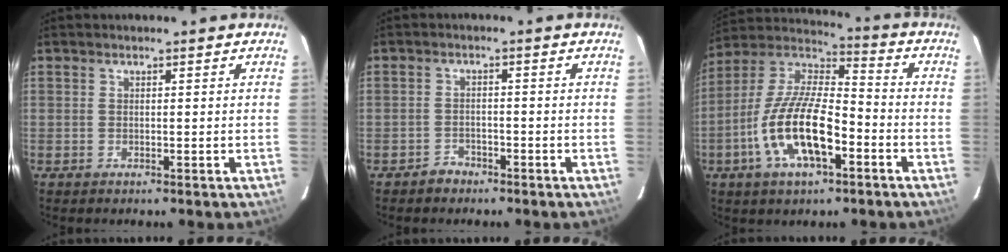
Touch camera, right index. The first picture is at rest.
{"total": 2.7, "force": [-2.1, 1.7, 0.1], "torque": [-0.005, 0.009, -0.034]}
{"total": 17.0, "force": [-6.4, 6.3, 14.4], "torque": [-0.293, -0.004, -0.124]}